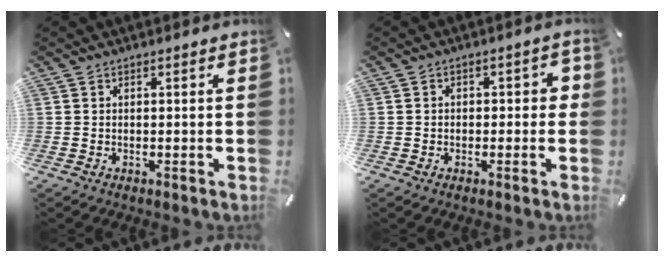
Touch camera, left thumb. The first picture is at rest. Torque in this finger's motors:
{"motor_torque": [0.06, 0.00, -0.02, 0.11, -0.03]}